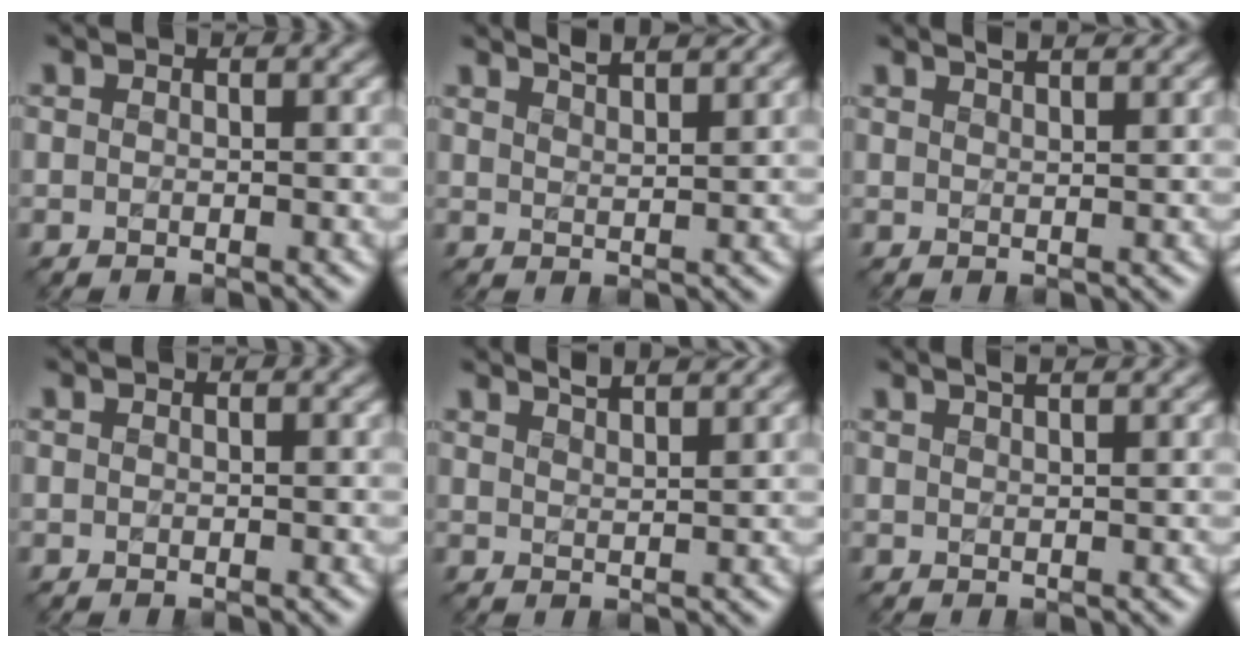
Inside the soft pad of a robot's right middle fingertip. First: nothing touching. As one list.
[{"total": 3.6, "force": [3.0, 0.9, 1.8], "torque": [-0.002, 0.015, 0.026]}, {"total": 2.9, "force": [2.3, 0.9, 1.5], "torque": [0.002, 0.012, 0.014]}, {"total": 0.0}, {"total": 3.3, "force": [2.7, 0.8, 1.6], "torque": [-0.001, 0.013, 0.023]}, {"total": 2.8, "force": [2.0, 1.0, 1.7], "torque": [0.000, 0.015, 0.003]}]